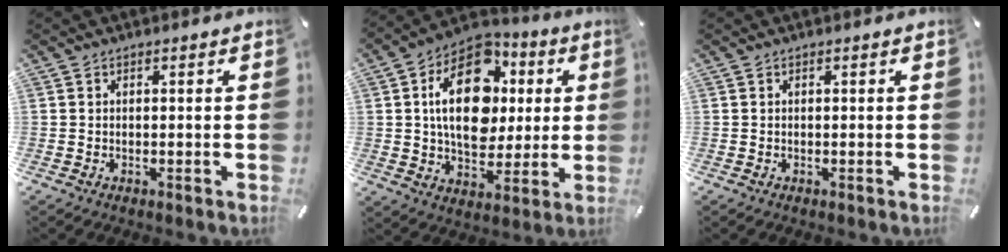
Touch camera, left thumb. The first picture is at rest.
{"total": 20.0, "force": [3.4, 13.7, 14.1], "torque": [-0.243, 0.003, 0.059]}
{"total": 0.0}